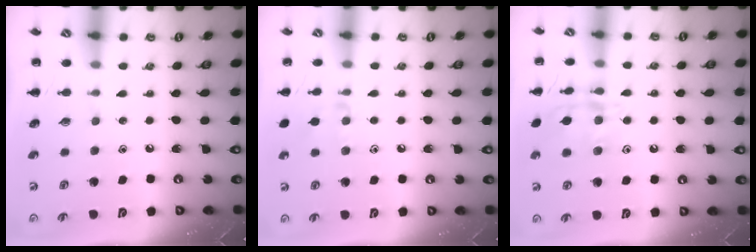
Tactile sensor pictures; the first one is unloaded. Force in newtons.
{"total": 6.8, "press": 6.4, "slide": 2.3}
{"total": 12.9, "press": 12.9, "slide": 0.6}